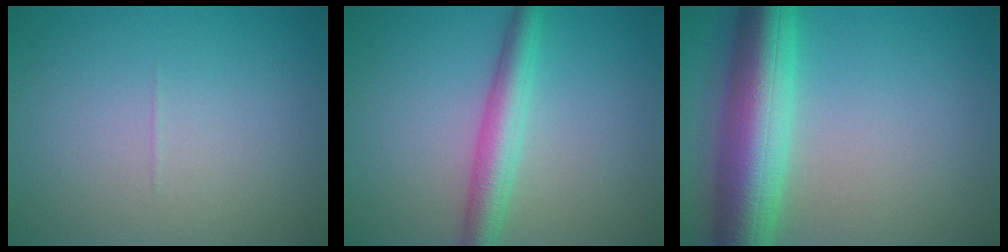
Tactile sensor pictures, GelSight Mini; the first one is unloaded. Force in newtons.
{"total": 3.9, "press": 3.9, "slide": 0.2}
{"total": 9.8, "press": 9.8, "slide": 0.1}